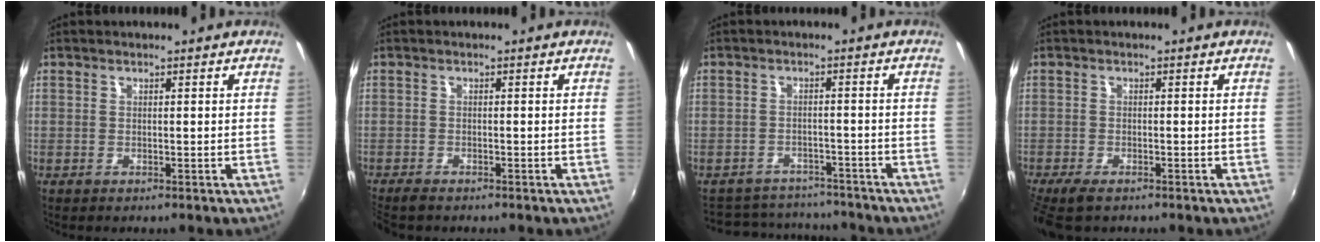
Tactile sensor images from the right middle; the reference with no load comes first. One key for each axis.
{"total": 3.2, "fx": -2.8, "fy": 0.6, "fz": 1.3, "tx": -0.034, "ty": -0.019, "tz": -0.054}
{"total": 11.1, "fx": -9.9, "fy": 4.3, "fz": 2.3, "tx": -0.062, "ty": 0.023, "tz": -0.136}
{"total": 5.0, "fx": -3.9, "fy": 1.5, "fz": 2.8, "tx": -0.070, "ty": -0.024, "tz": -0.072}